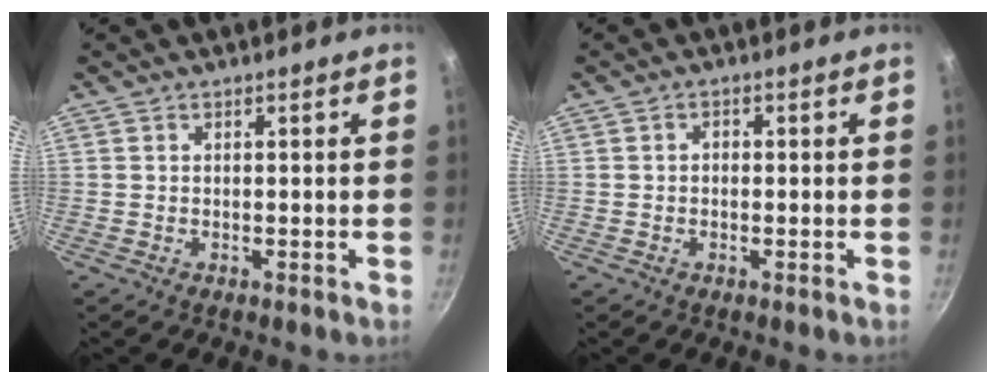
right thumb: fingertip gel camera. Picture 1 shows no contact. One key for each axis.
{"total": 1.1, "fx": -0.2, "fy": 0.9, "fz": 0.6, "tx": -0.010, "ty": 0.006, "tz": -0.005}